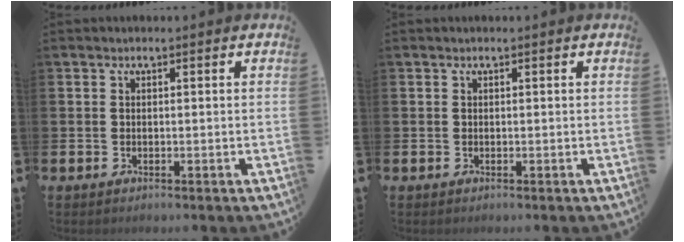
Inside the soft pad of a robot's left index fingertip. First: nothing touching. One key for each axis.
{"total": 0.0}